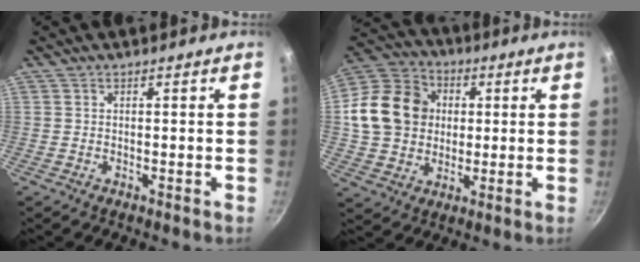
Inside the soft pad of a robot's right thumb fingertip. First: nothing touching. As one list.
[{"total": 16.8, "force": [1.9, 14.0, 8.9], "torque": [-0.140, 0.022, 0.028]}]